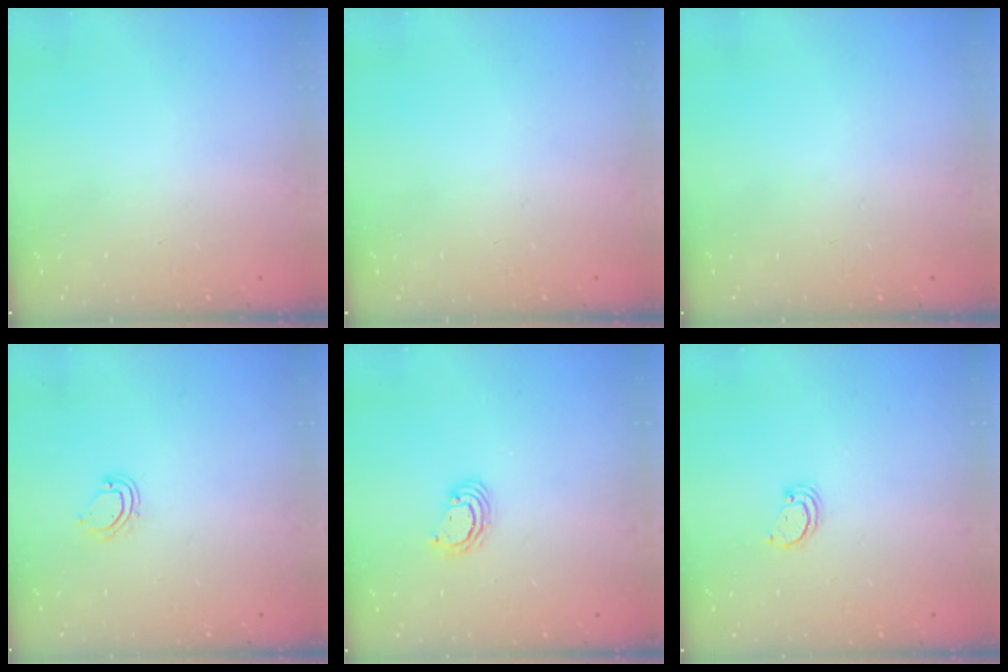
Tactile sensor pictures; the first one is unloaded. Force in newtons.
{"total": 0.0}
{"total": 0.0}
{"total": 5.2, "press": 5.2, "slide": 0.4}
{"total": 3.9, "press": 3.8, "slide": 0.2}
{"total": 2.1, "press": 2.1, "slide": 0.2}